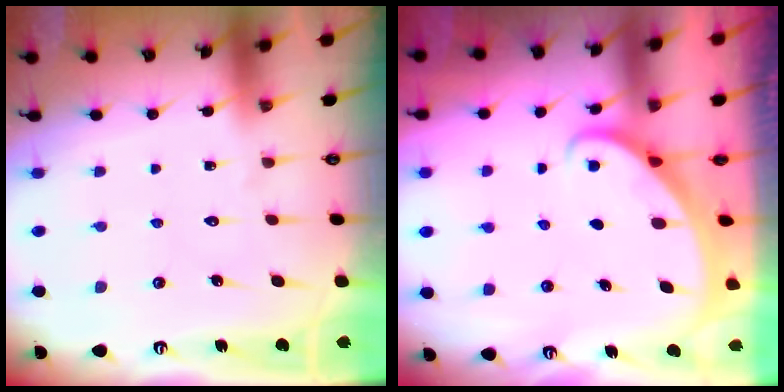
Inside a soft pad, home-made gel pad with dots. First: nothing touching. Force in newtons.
{"total": 1.7, "press": 1.7, "slide": 0.1}